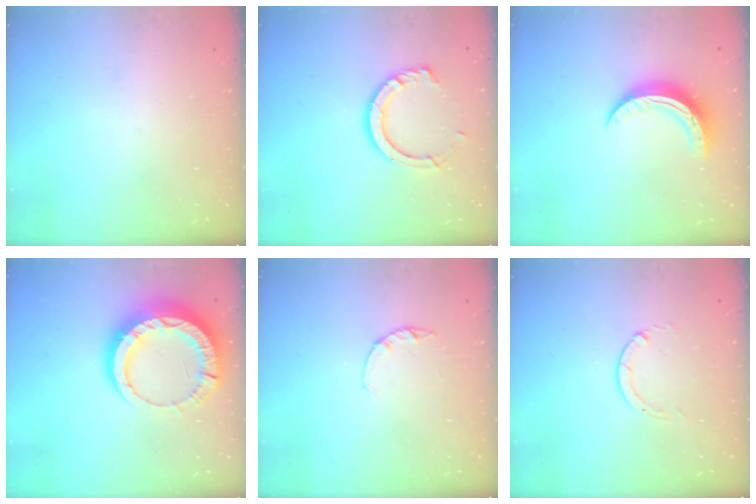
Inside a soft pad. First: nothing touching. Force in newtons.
{"total": 10.0, "press": 10.0, "slide": 0.9}
{"total": 10.1, "press": 10.1, "slide": 0.1}
{"total": 13.8, "press": 13.7, "slide": 1.3}
{"total": 2.2, "press": 2.2, "slide": 0.4}
{"total": 0.6, "press": 0.5, "slide": 0.1}